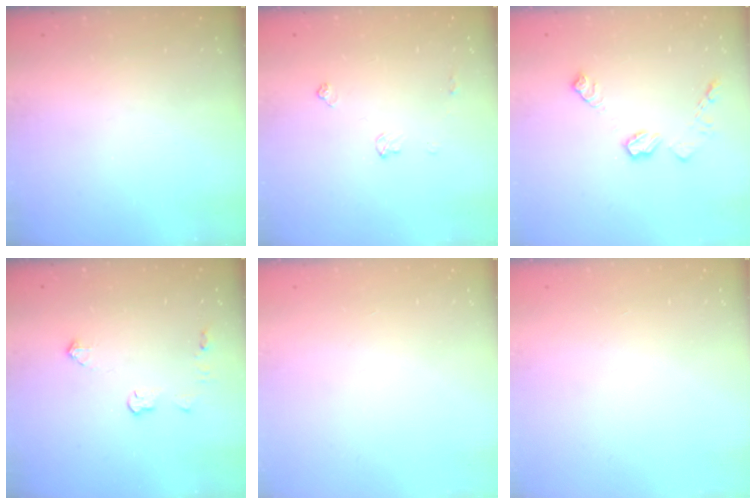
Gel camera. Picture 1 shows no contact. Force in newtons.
{"total": 5.3, "press": 5.2, "slide": 0.7}
{"total": 9.3, "press": 9.3, "slide": 0.4}
{"total": 5.6, "press": 5.5, "slide": 0.7}
{"total": 0.0}
{"total": 0.0}